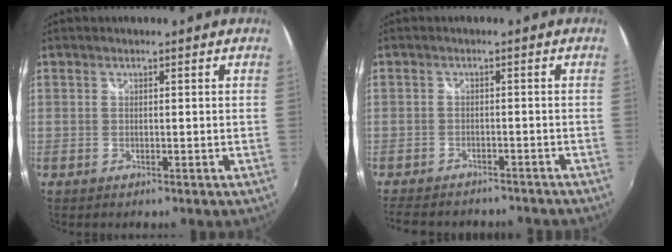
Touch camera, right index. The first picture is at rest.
{"total": 10.0, "force": [-8.4, 4.1, 3.5], "torque": [-0.091, -0.007, -0.125]}